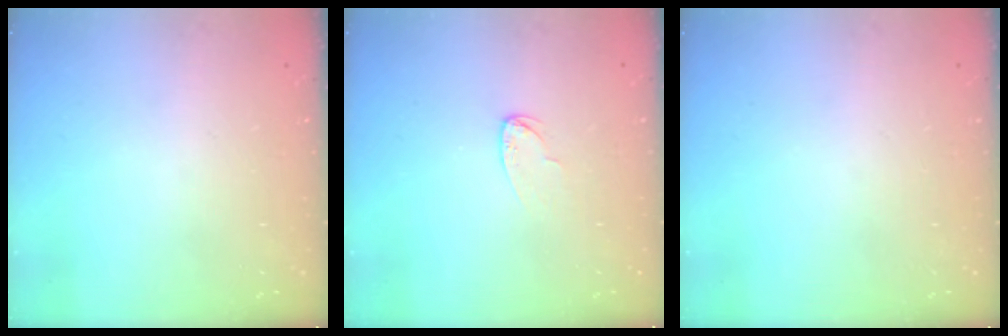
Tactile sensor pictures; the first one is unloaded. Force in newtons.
{"total": 3.9, "press": 3.9, "slide": 0.3}
{"total": 0.0}